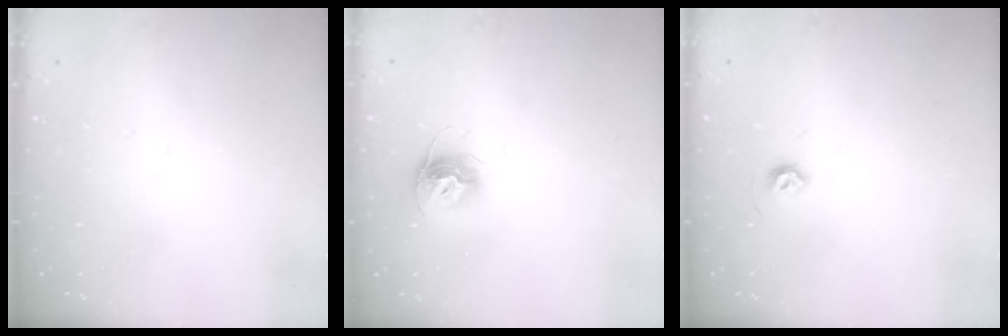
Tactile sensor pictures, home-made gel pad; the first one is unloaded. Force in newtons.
{"total": 10.3, "press": 10.3, "slide": 0.8}
{"total": 4.5, "press": 4.5, "slide": 0.7}